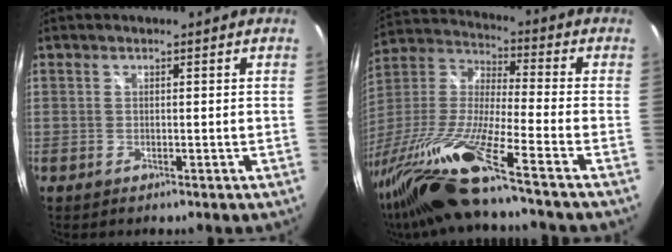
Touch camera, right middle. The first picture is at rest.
{"total": 20.6, "force": [-15.4, -1.1, 13.6], "torque": [-0.263, -0.047, -0.295]}